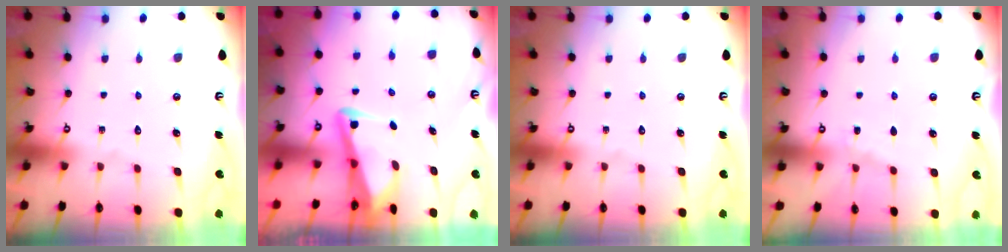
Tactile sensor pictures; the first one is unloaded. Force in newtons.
{"total": 3.3, "press": 3.2, "slide": 0.8}
{"total": 0.0}
{"total": 3.6, "press": 3.5, "slide": 0.4}